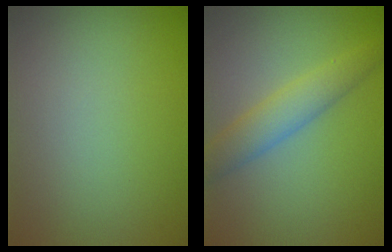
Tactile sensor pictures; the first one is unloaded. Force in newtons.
{"total": 3.4, "press": 3.4, "slide": 0.1}